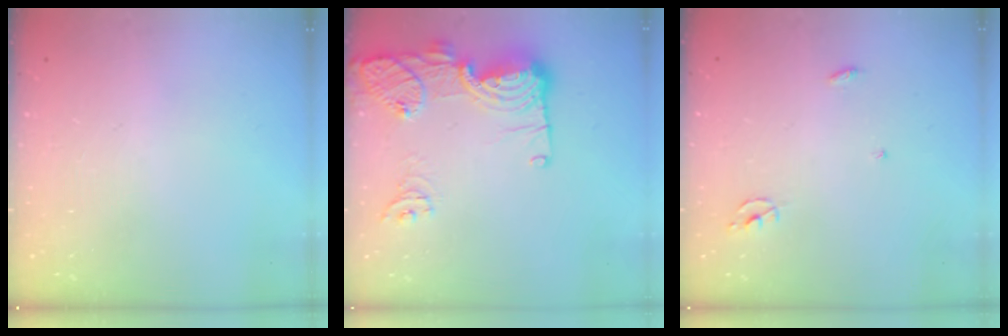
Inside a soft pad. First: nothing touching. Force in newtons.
{"total": 19.0, "press": 18.0, "slide": 5.9}
{"total": 2.3, "press": 2.3, "slide": 0.1}